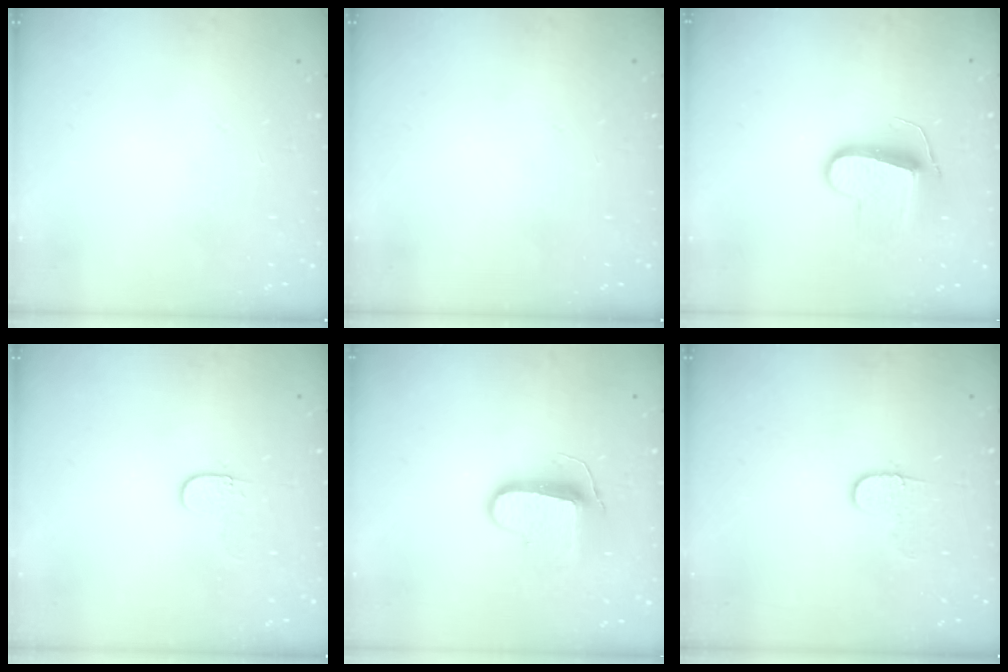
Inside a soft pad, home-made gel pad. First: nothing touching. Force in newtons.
{"total": 0.0}
{"total": 9.8, "press": 9.8, "slide": 0.3}
{"total": 3.9, "press": 3.9, "slide": 0.4}
{"total": 9.4, "press": 9.4, "slide": 0.5}
{"total": 4.9, "press": 4.9, "slide": 0.5}